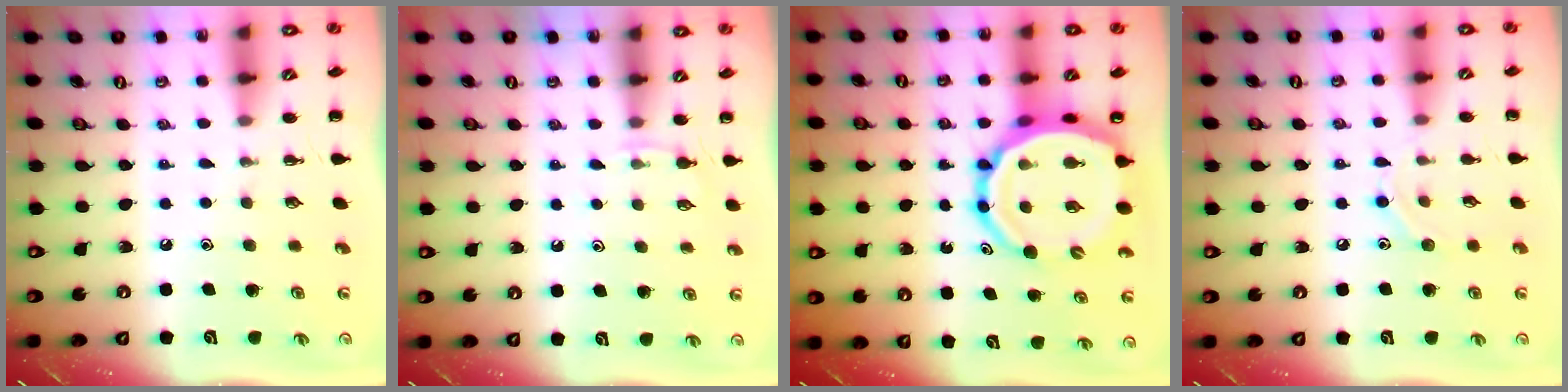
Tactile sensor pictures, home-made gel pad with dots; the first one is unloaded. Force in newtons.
{"total": 3.9, "press": 3.7, "slide": 1.2}
{"total": 16.8, "press": 16.2, "slide": 4.3}
{"total": 6.6, "press": 6.5, "slide": 1.1}